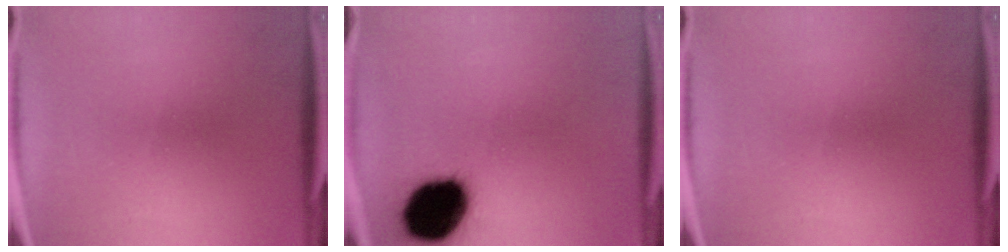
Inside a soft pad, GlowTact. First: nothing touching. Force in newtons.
{"total": 18.1}
{"total": 0.0}